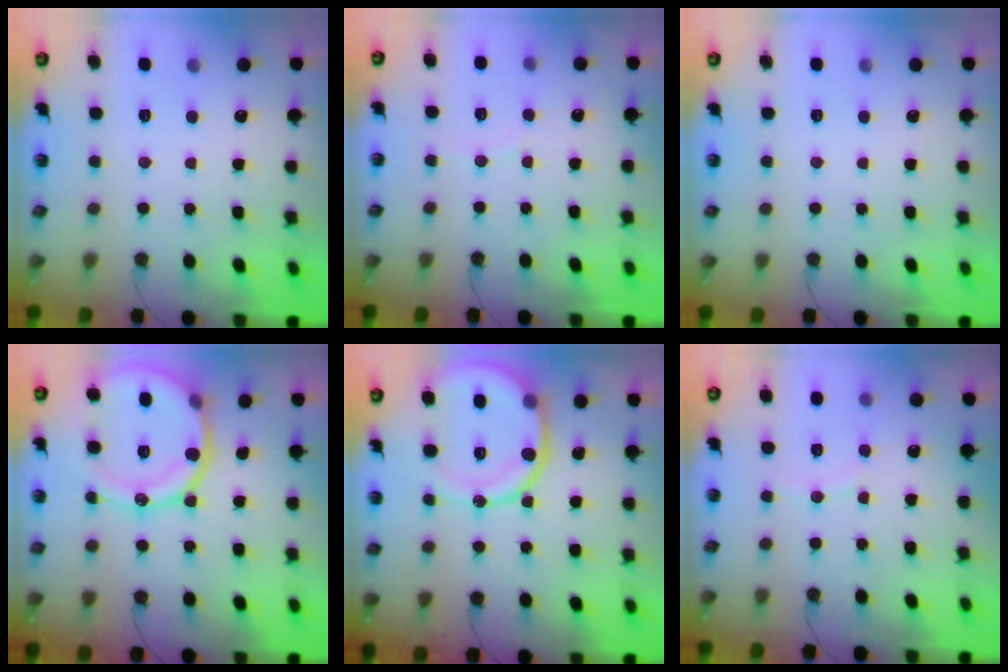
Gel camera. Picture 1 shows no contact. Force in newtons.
{"total": 3.5, "press": 3.5, "slide": 0.4}
{"total": 0.0}
{"total": 16.5, "press": 16.4, "slide": 1.4}
{"total": 14.2, "press": 14.0, "slide": 2.0}
{"total": 5.4, "press": 5.4, "slide": 0.5}